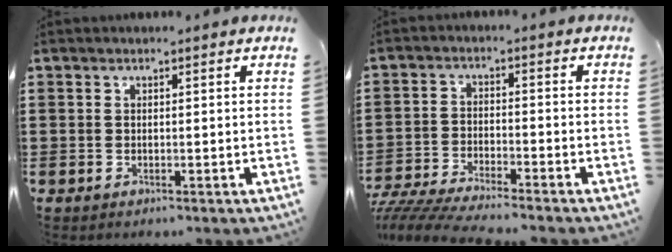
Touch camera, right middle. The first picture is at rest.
{"total": 4.9, "force": [-4.7, 0.0, 1.3], "torque": [-0.042, -0.013, -0.100]}